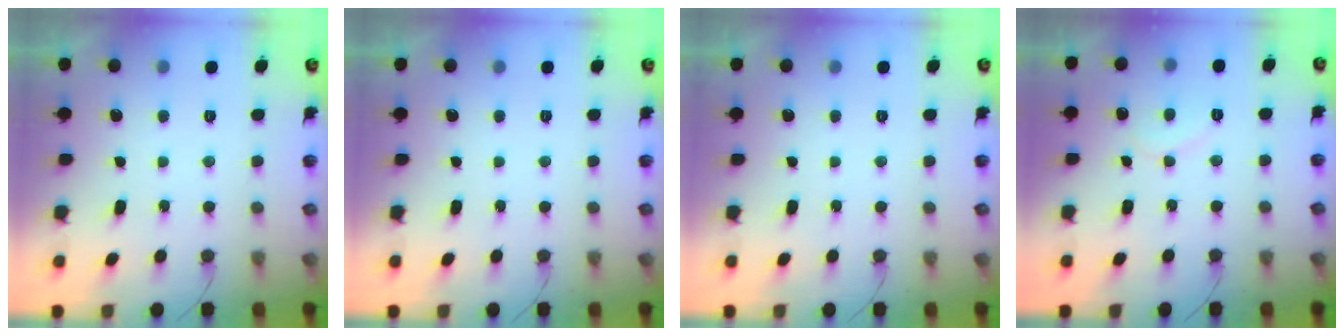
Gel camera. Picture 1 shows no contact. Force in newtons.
{"total": 0.0}
{"total": 0.0}
{"total": 6.8, "press": 6.8, "slide": 0.5}